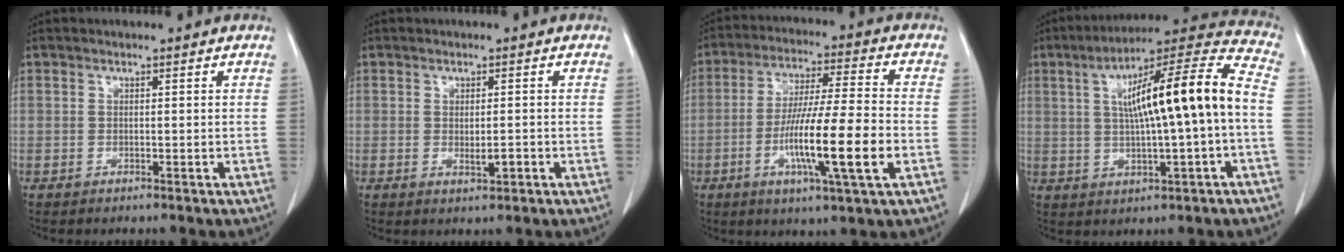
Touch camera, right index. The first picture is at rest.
{"total": 2.2, "force": [-0.6, 0.6, 2.0], "torque": [-0.034, -0.004, -0.005]}
{"total": 14.6, "force": [-4.1, 0.3, 14.0], "torque": [-0.256, -0.012, -0.074]}
{"total": 17.1, "force": [0.9, 1.1, 17.0], "torque": [-0.271, 0.033, 0.013]}